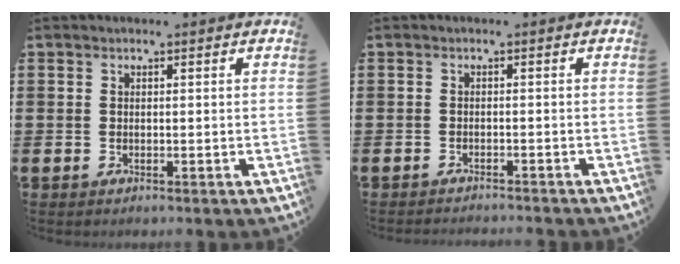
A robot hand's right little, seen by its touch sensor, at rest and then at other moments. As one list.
[{"total": 1.0, "force": [-1.0, -0.1, 0.0], "torque": [-0.001, 0.001, -0.021]}]